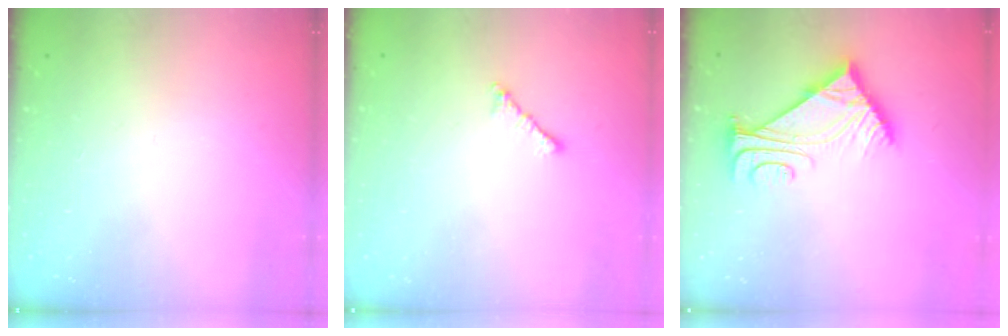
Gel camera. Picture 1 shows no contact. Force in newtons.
{"total": 2.1, "press": 2.0, "slide": 0.6}
{"total": 8.1, "press": 8.0, "slide": 1.0}